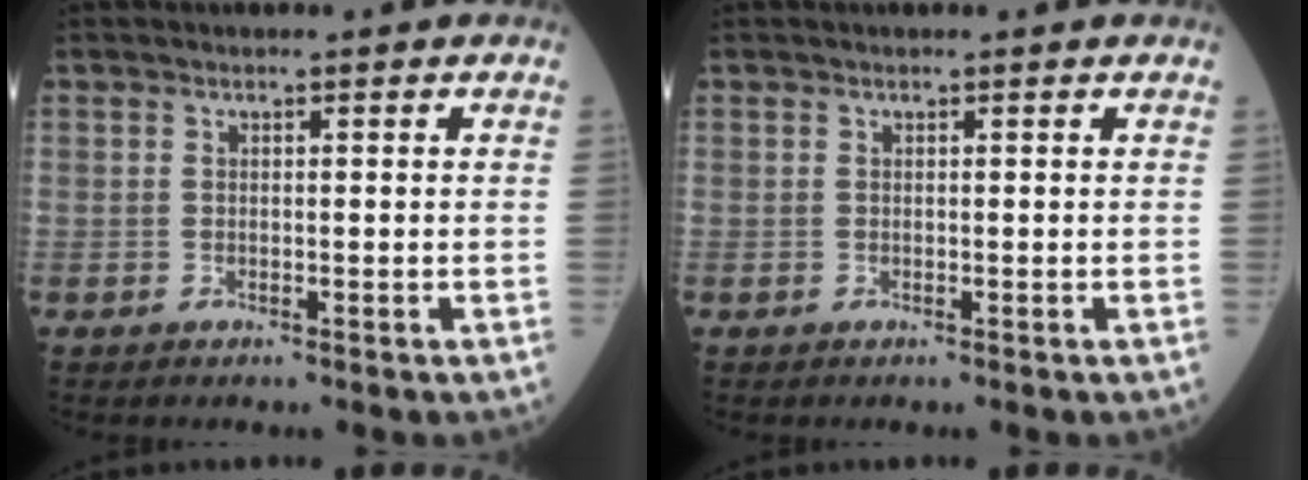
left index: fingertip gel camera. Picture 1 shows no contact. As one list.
[{"total": 0.0}]